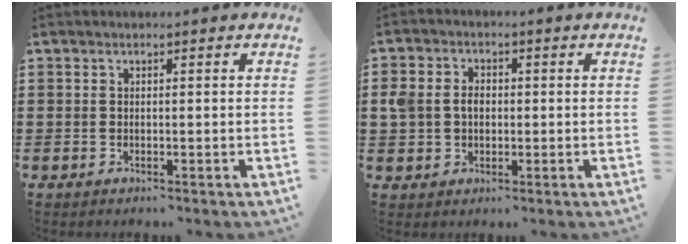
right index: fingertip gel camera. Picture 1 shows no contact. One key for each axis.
{"total": 4.0, "fx": 0.0, "fy": 3.3, "fz": 2.2, "tx": -0.066, "ty": 0.007, "tz": -0.007}